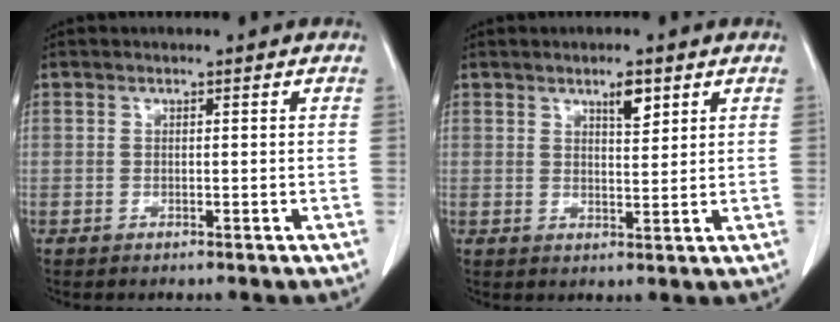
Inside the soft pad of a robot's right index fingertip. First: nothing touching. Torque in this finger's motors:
{"motor_torque": [0.12, 0.20, 0.05, 0.01]}